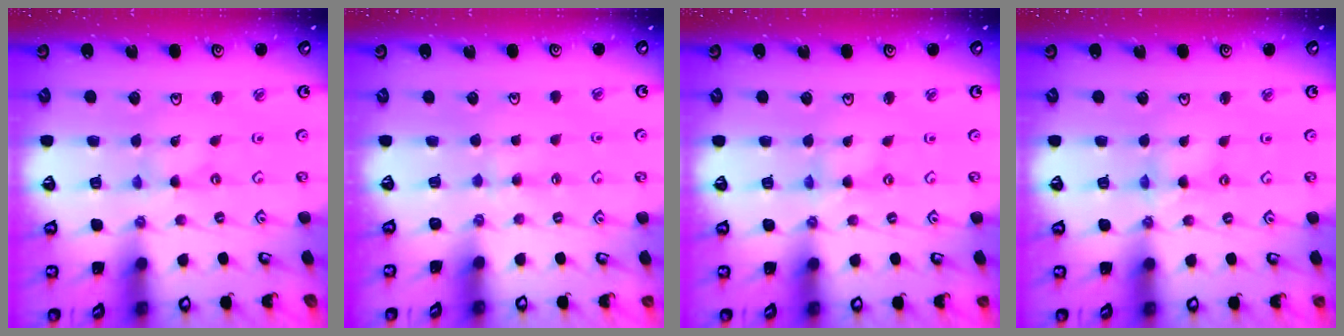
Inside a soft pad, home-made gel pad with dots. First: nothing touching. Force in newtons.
{"total": 2.6, "press": 2.5, "slide": 0.5}
{"total": 1.5, "press": 1.5, "slide": 0.3}
{"total": 3.0, "press": 3.0, "slide": 0.3}